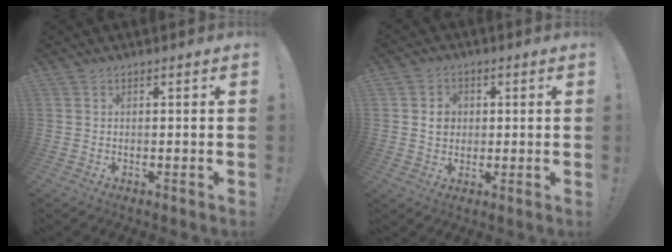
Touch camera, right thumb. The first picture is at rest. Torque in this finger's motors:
{"motor_torque": [-0.15, 0.29, -0.05, 0.12, 0.01]}